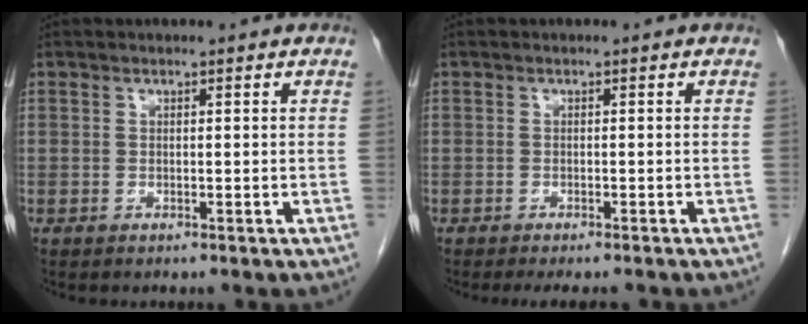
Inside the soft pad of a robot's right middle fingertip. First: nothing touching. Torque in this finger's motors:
{"motor_torque": [0.45, -0.30, 0.03, 0.02]}